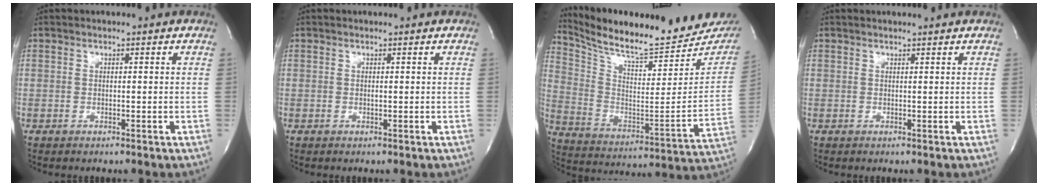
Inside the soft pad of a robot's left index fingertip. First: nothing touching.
{"total": 0.9, "force": [0.7, -0.1, 0.4], "torque": [-0.006, 0.003, 0.012]}
{"total": 24.4, "force": [21.9, 3.7, 10.2], "torque": [-0.180, -0.062, 0.319]}
{"total": 2.5, "force": [2.4, -0.3, 0.7], "torque": [-0.010, 0.006, 0.029]}